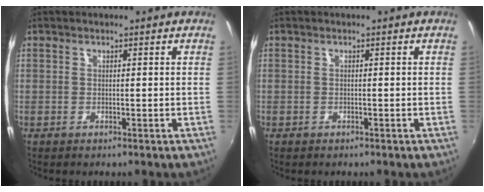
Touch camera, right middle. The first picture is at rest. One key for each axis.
{"total": 0.6, "fx": -0.5, "fy": 0.4, "fz": 0.1, "tx": -0.005, "ty": -0.002, "tz": -0.008}